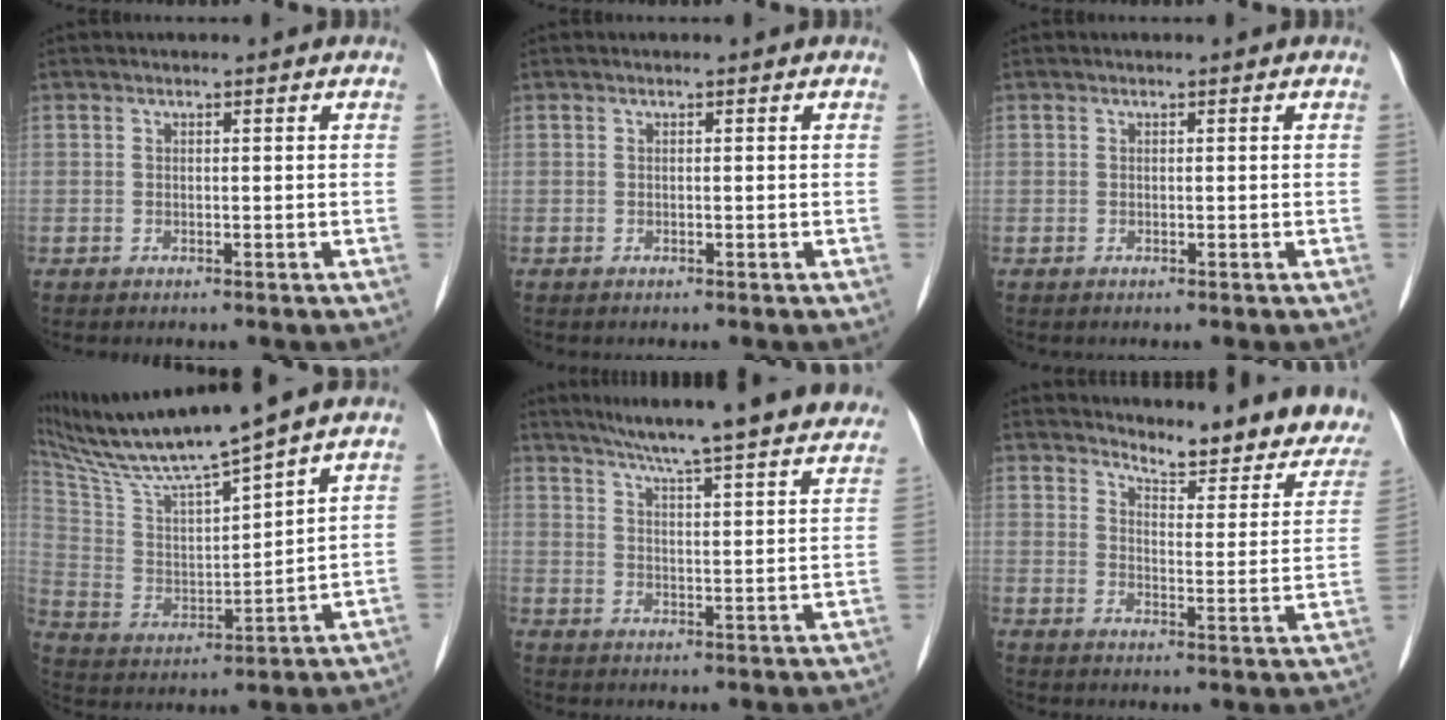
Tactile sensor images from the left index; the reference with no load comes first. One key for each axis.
{"total": 0.0}
{"total": 0.0}
{"total": 15.6, "fx": 13.3, "fy": -0.9, "fz": 8.1, "tx": -0.152, "ty": 0.009, "tz": 0.250}
{"total": 25.1, "fx": 22.6, "fy": 1.2, "fz": 10.9, "tx": -0.161, "ty": -0.029, "tz": 0.283}
{"total": 15.8, "fx": 14.4, "fy": 3.8, "fz": 5.3, "tx": -0.043, "ty": -0.052, "tz": 0.160}